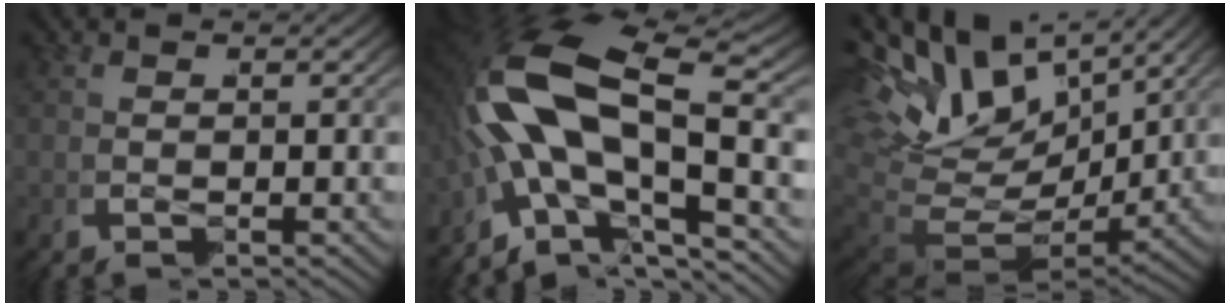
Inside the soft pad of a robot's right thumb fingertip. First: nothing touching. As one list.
[{"total": 11.3, "force": [-1.0, 6.9, 8.9], "torque": [-0.196, -0.016, -0.013]}, {"total": 11.0, "force": [0.8, 8.4, 7.1], "torque": [-0.169, -0.040, 0.030]}]